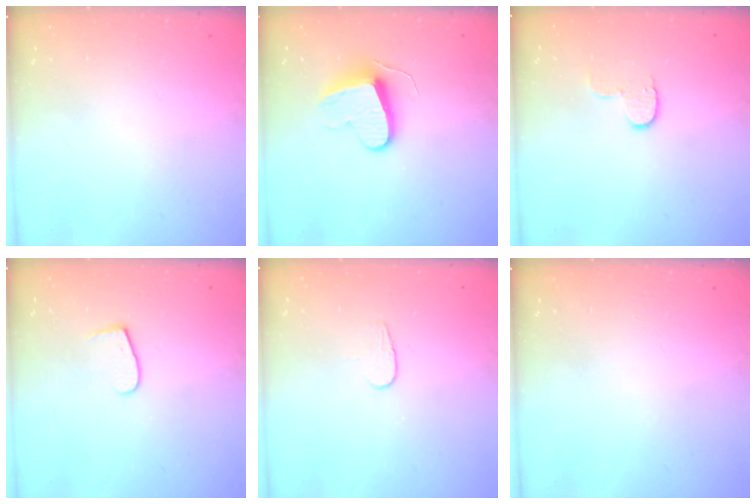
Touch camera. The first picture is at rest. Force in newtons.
{"total": 9.4, "press": 9.4, "slide": 0.9}
{"total": 5.2, "press": 5.1, "slide": 0.6}
{"total": 5.5, "press": 5.5, "slide": 0.5}
{"total": 3.7, "press": 3.7, "slide": 0.3}
{"total": 0.0}